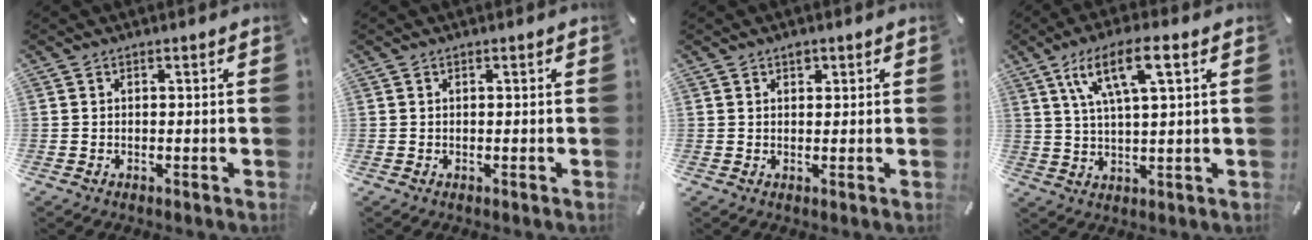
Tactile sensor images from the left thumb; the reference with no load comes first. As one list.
[{"total": 0.0}, {"total": 1.3, "force": [0.7, 0.9, 0.5], "torque": [-0.002, -0.002, 0.012]}, {"total": 10.9, "force": [4.8, 2.9, 9.3], "torque": [-0.177, 0.004, 0.083]}]